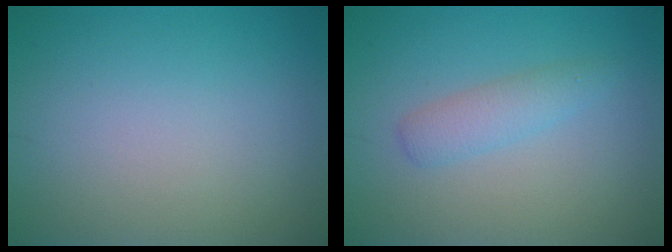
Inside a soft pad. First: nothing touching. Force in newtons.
{"total": 2.0, "press": 2.0, "slide": 0.1}